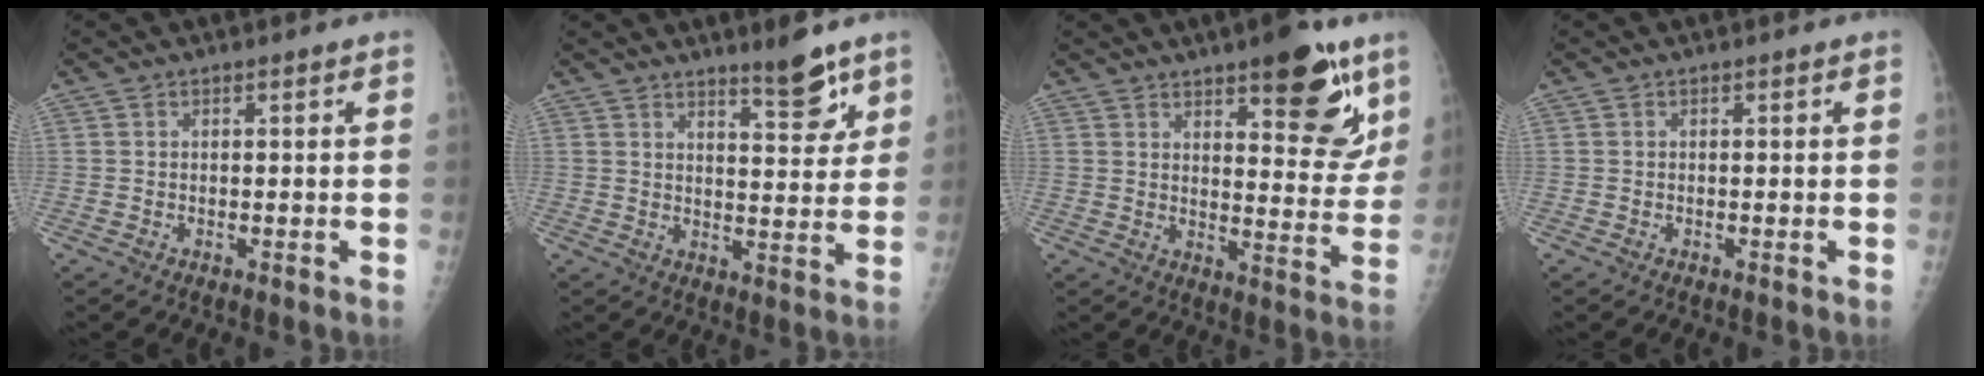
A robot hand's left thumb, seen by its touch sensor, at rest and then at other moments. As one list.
[{"total": 7.0, "force": [5.3, 1.8, 4.2], "torque": [-0.040, -0.041, 0.076]}, {"total": 15.3, "force": [9.0, 5.4, 11.1], "torque": [-0.099, -0.052, 0.125]}, {"total": 0.0}]